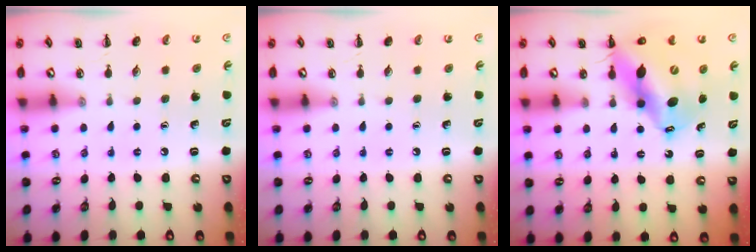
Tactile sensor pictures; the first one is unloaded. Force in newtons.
{"total": 0.0}
{"total": 15.3, "press": 14.7, "slide": 4.3}